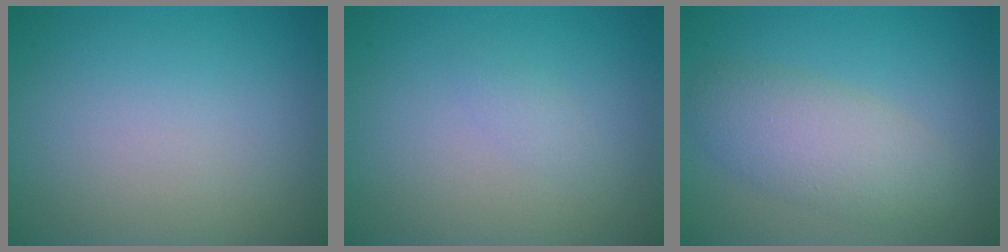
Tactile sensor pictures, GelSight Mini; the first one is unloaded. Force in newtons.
{"total": 0.9, "press": 0.9, "slide": 0.0}
{"total": 4.6, "press": 4.6, "slide": 0.3}